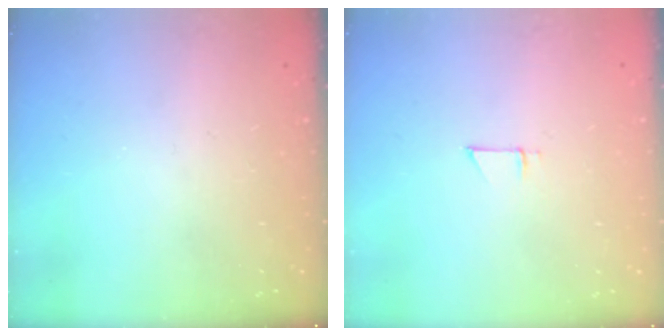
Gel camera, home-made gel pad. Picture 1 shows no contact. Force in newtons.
{"total": 3.5, "press": 3.4, "slide": 0.4}